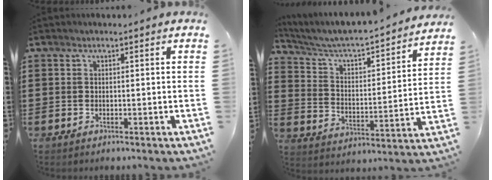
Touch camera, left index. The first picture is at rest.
{"total": 4.1, "force": [3.6, 0.7, 1.7], "torque": [-0.053, -0.036, 0.050]}